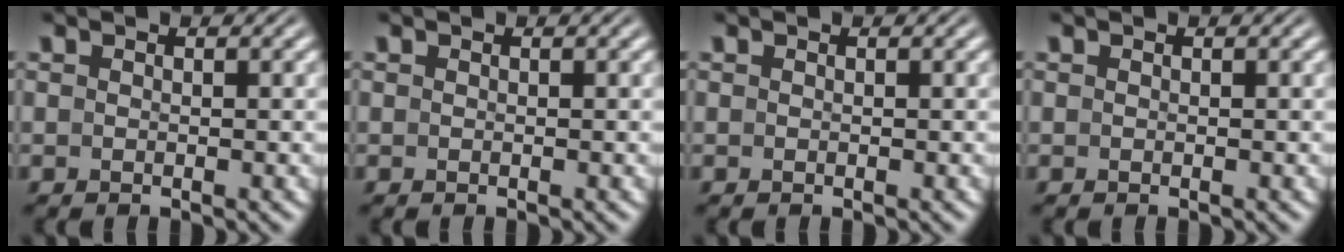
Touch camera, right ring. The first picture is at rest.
{"total": 0.0}
{"total": 0.0}
{"total": 0.0}